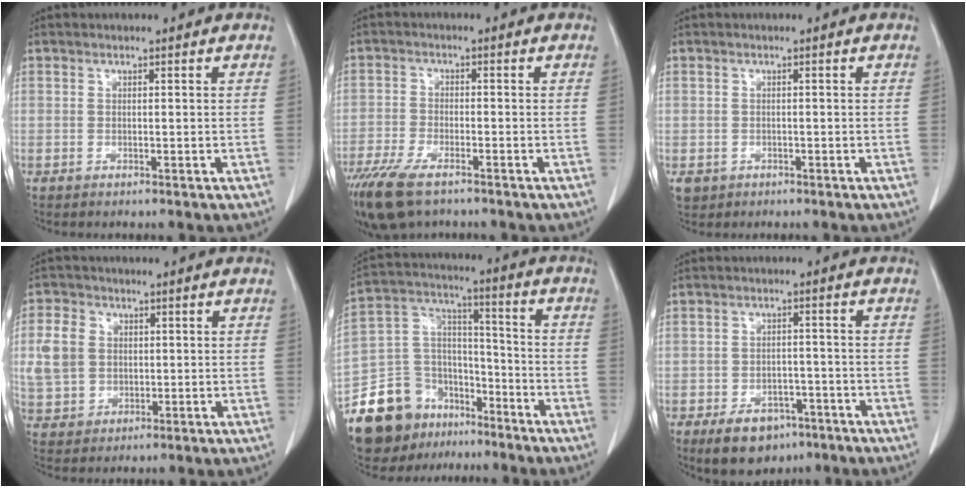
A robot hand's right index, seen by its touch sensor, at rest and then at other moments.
{"total": 9.2, "force": [-6.7, 3.0, 5.6], "torque": [-0.102, -0.019, -0.115]}
{"total": 2.2, "force": [-0.8, 2.0, 0.4], "torque": [-0.004, 0.003, -0.005]}
{"total": 8.4, "force": [1.3, 7.1, 4.2], "torque": [-0.108, 0.018, 0.032]}
{"total": 16.9, "force": [-12.0, 10.8, 5.2], "torque": [-0.103, 0.072, -0.202]}
{"total": 7.5, "force": [-4.8, 4.6, 3.6], "torque": [-0.059, 0.003, -0.066]}